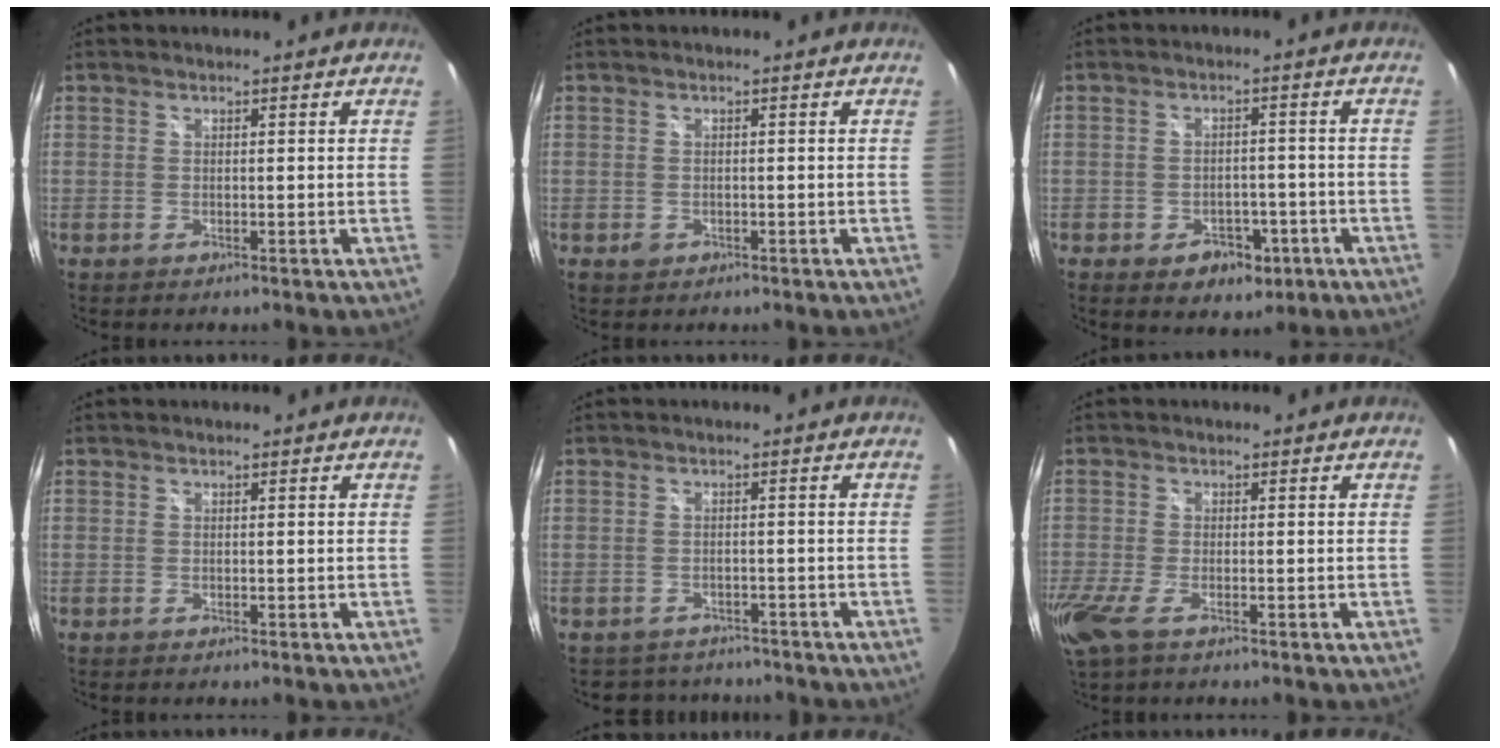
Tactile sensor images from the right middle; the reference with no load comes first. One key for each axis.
{"total": 1.5, "fx": -0.7, "fy": 1.3, "fz": 0.5, "tx": -0.010, "ty": -0.002, "tz": -0.009}
{"total": 6.6, "fx": -3.3, "fy": 4.7, "fz": 3.3, "tx": -0.064, "ty": 0.007, "tz": -0.032}
{"total": 0.0}
{"total": 5.3, "fx": -4.6, "fy": 2.6, "fz": 0.5, "tx": -0.015, "ty": 0.006, "tz": -0.066}
{"total": 6.5, "fx": -3.6, "fy": 2.1, "fz": 5.0, "tx": -0.119, "ty": -0.028, "tz": -0.068}